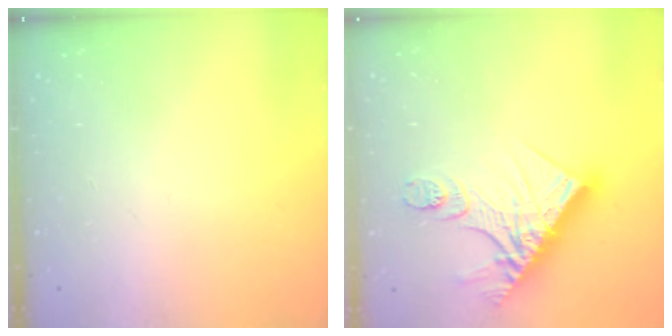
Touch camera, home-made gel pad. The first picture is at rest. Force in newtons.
{"total": 16.2, "press": 16.2, "slide": 1.7}